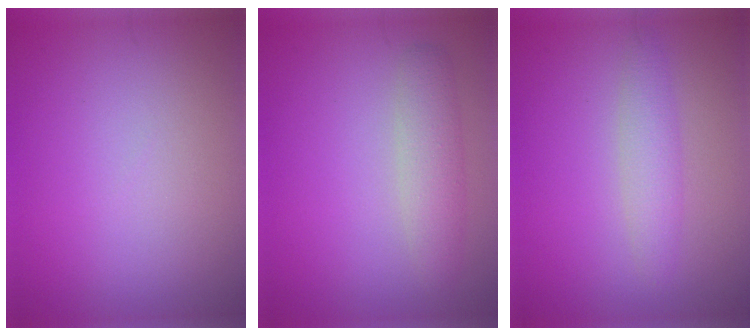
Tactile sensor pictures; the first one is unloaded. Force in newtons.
{"total": 2.7, "press": 2.7, "slide": 0.1}
{"total": 2.2, "press": 2.2, "slide": 0.0}